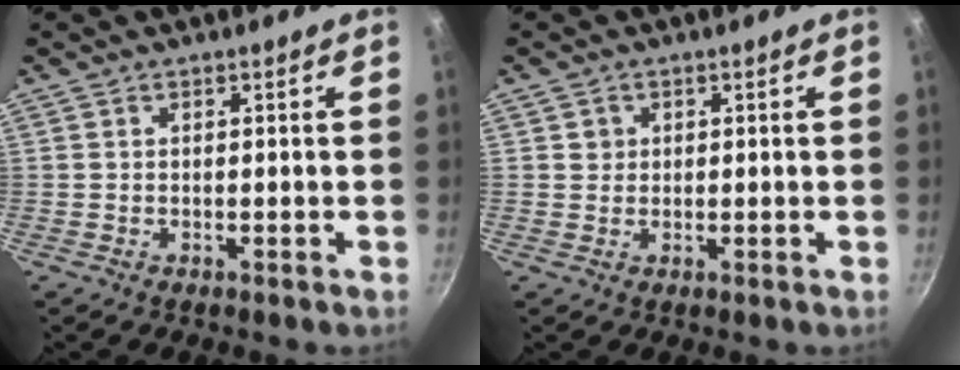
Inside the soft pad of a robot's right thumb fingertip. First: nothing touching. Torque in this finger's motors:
{"motor_torque": [-0.24, 0.45, 0.43, -0.35, -0.02]}